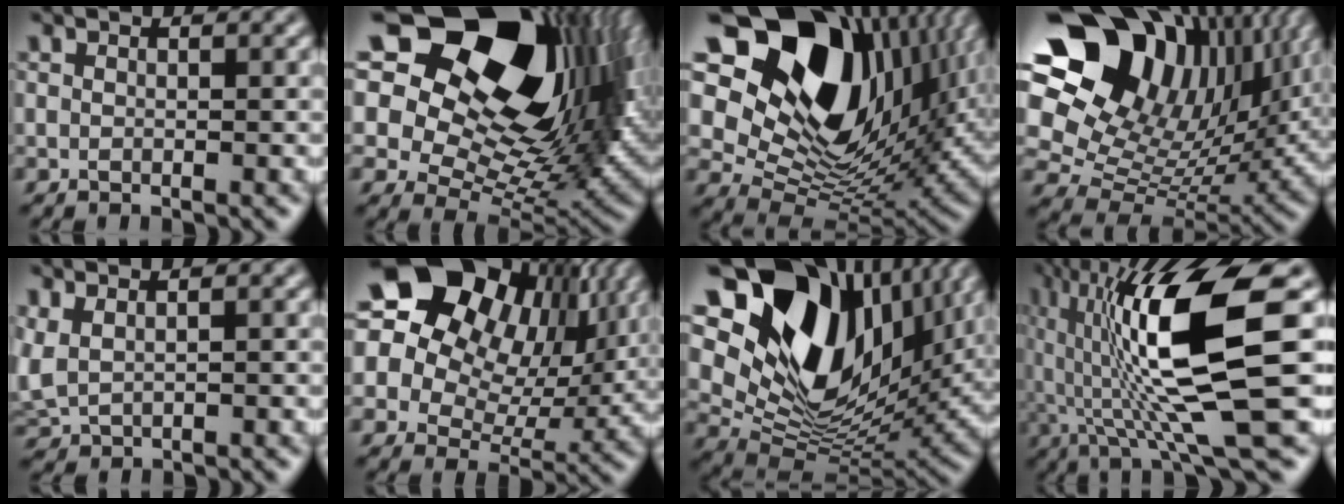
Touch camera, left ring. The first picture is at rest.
{"total": 20.9, "force": [10.2, 12.0, 13.8], "torque": [-0.233, 0.069, 0.165]}
{"total": 17.5, "force": [7.2, 11.4, 11.1], "torque": [-0.196, 0.020, 0.129]}
{"total": 18.1, "force": [8.8, 11.8, 10.5], "torque": [-0.188, 0.056, 0.152]}
{"total": 2.1, "force": [0.5, 1.2, 1.6], "torque": [-0.042, 0.005, 0.021]}
{"total": 18.9, "force": [9.2, 13.1, 10.1], "torque": [-0.221, 0.074, 0.149]}
{"total": 16.1, "force": [7.5, 10.2, 10.0], "torque": [-0.188, 0.030, 0.138]}
{"total": 12.6, "force": [1.5, 2.6, 12.2], "torque": [-0.213, 0.001, 0.035]}